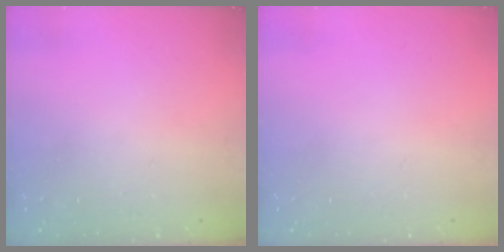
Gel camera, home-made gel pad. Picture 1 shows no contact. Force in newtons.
{"total": 0.0}